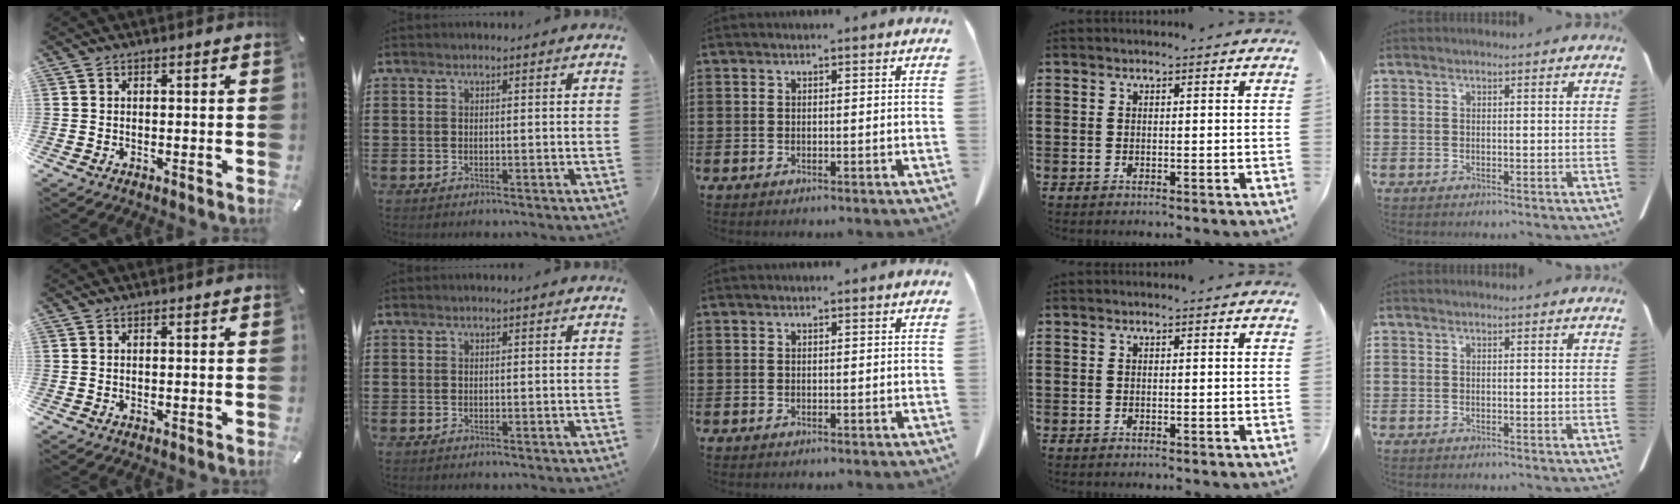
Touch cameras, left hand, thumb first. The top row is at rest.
{}